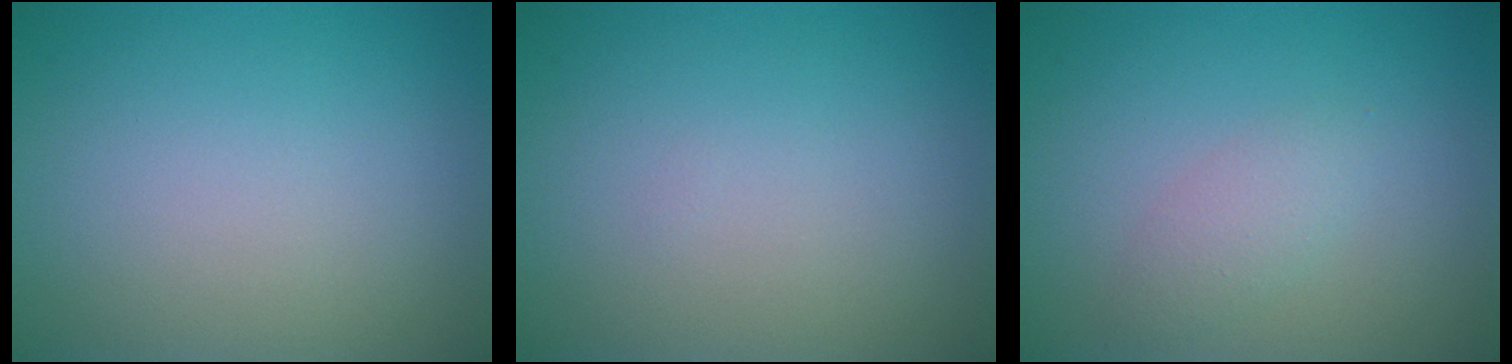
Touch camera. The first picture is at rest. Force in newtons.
{"total": 0.0}
{"total": 1.7, "press": 1.7, "slide": 0.0}